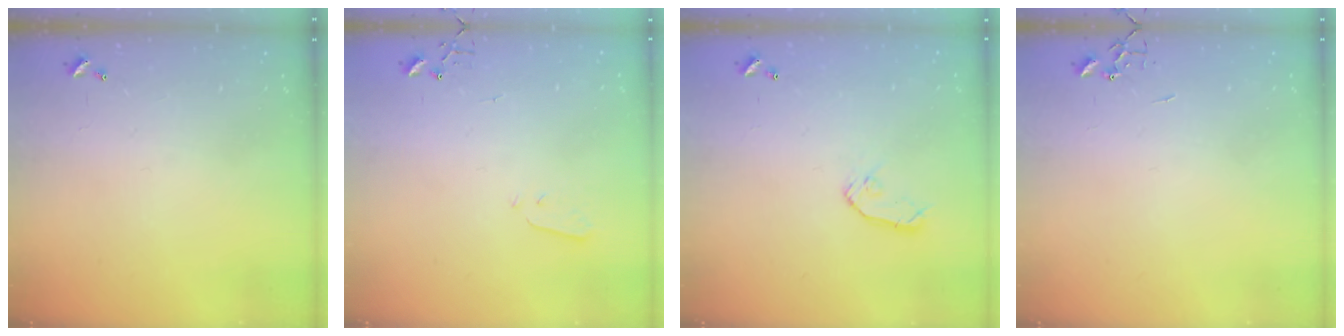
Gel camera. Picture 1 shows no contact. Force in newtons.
{"total": 2.2, "press": 2.1, "slide": 0.3}
{"total": 7.3, "press": 7.3, "slide": 0.4}
{"total": 0.0}